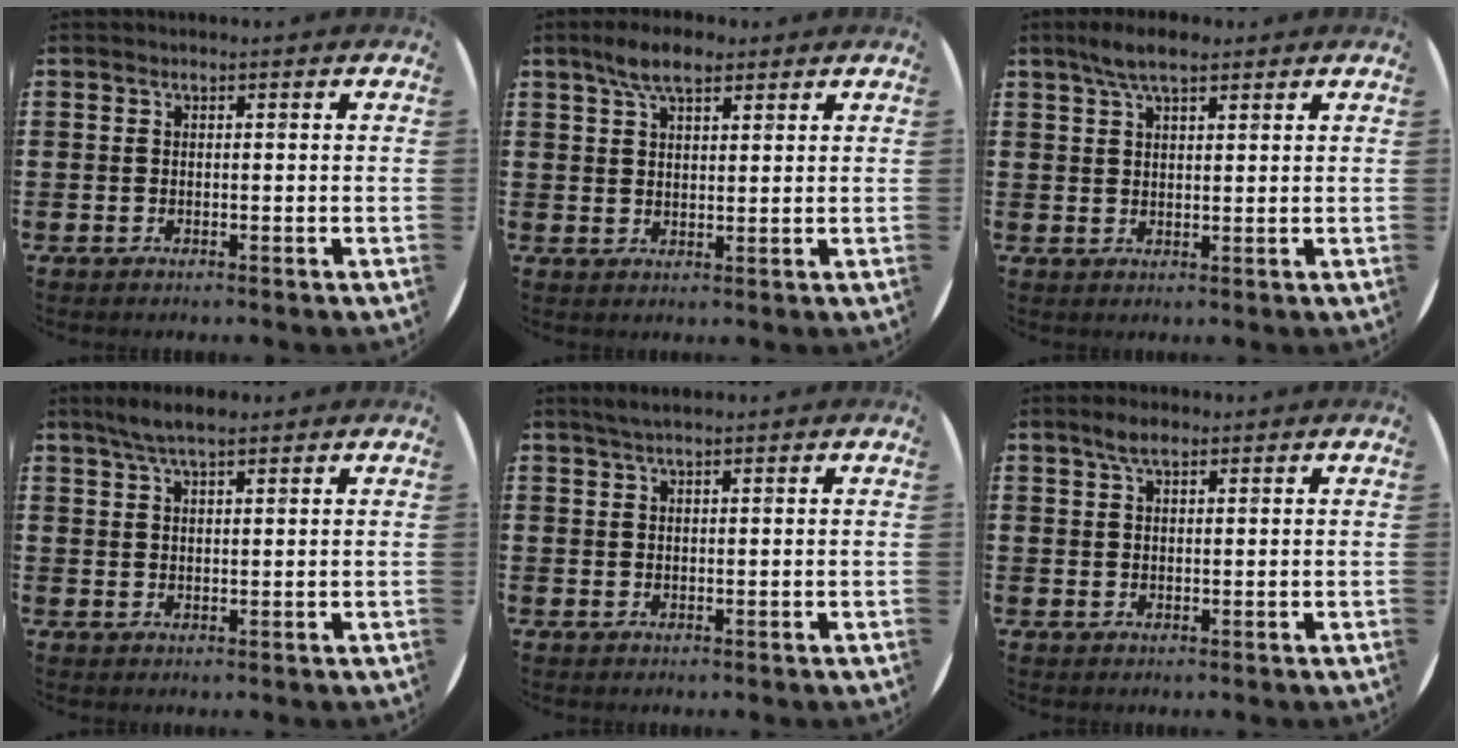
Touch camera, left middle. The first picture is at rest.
{"total": 5.4, "force": [3.9, 2.1, 3.2], "torque": [-0.062, 0.002, 0.068]}
{"total": 4.7, "force": [3.4, 1.4, 2.9], "torque": [-0.056, 0.005, 0.059]}
{"total": 3.8, "force": [3.0, 0.7, 2.2], "torque": [-0.050, 0.005, 0.054]}
{"total": 1.6, "force": [1.3, 0.1, 1.0], "torque": [-0.020, 0.003, 0.023]}
{"total": 2.9, "force": [2.0, 1.2, 1.8], "torque": [-0.030, 0.004, 0.034]}